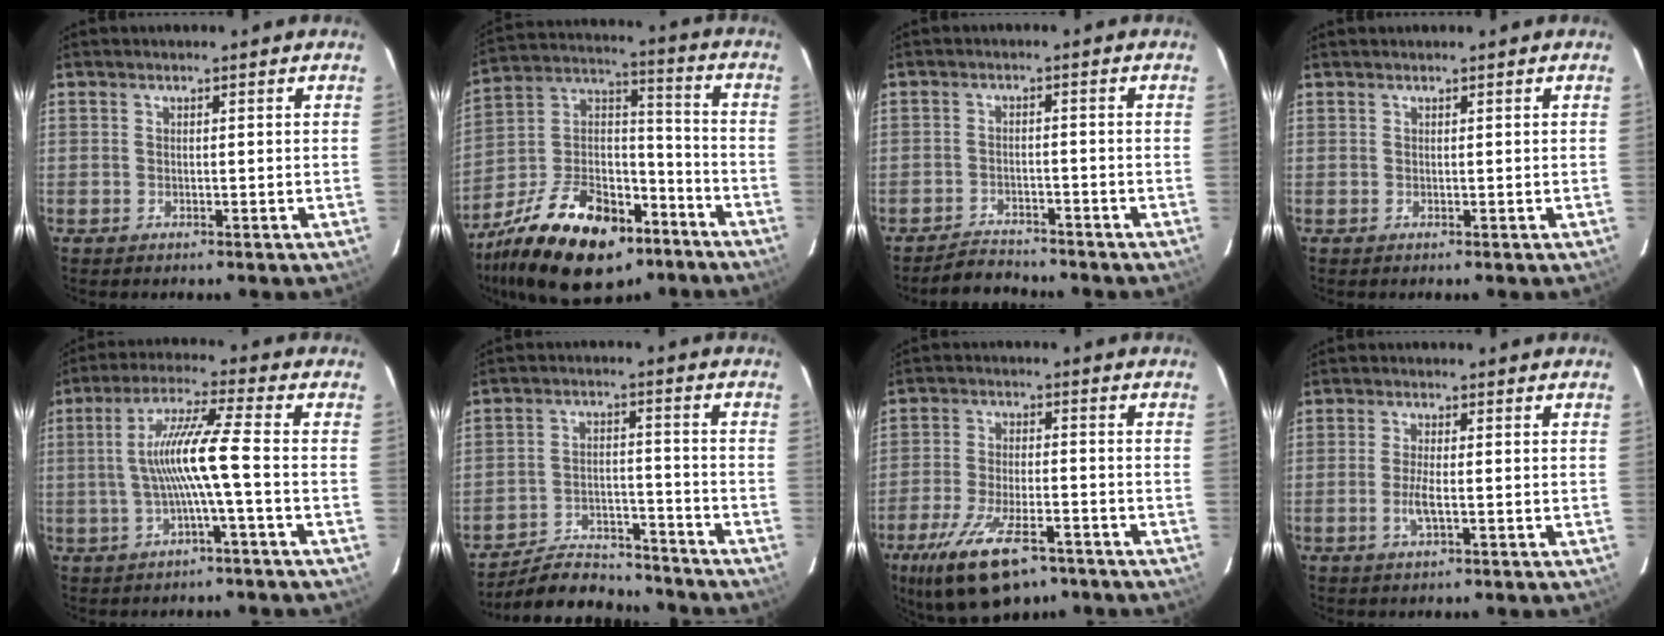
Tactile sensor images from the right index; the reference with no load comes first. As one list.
[{"total": 24.1, "force": [-15.2, 12.3, 14.1], "torque": [-0.277, 0.018, -0.239]}, {"total": 4.2, "force": [-4.1, 0.7, -0.3], "torque": [-0.011, 0.001, -0.064]}, {"total": 1.1, "force": [0.6, -0.7, -0.6], "torque": [0.008, -0.001, 0.013]}, {"total": 8.8, "force": [-1.4, -1.7, 8.5], "torque": [-0.164, 0.003, -0.018]}, {"total": 13.5, "force": [-12.8, 3.5, 2.6], "torque": [-0.070, 0.013, -0.184]}, {"total": 14.7, "force": [-9.8, 5.4, 9.5], "torque": [-0.201, -0.036, -0.163]}, {"total": 3.2, "force": [-0.9, 0.3, 3.1], "torque": [-0.063, -0.005, -0.018]}]